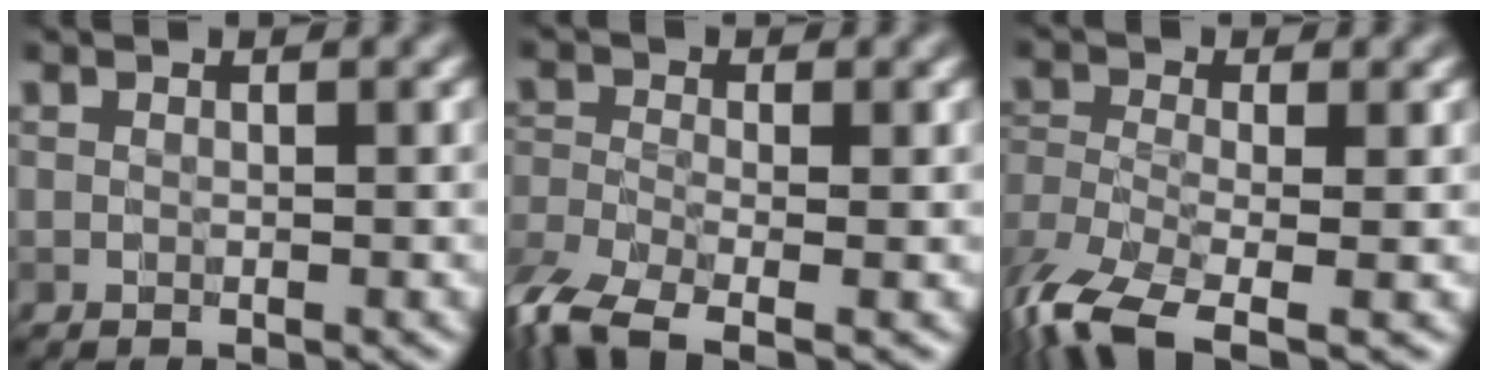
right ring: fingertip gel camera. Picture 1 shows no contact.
{"total": 6.1, "force": [-4.1, 2.2, 3.9], "torque": [-0.092, -0.019, -0.091]}
{"total": 8.0, "force": [-5.1, 2.7, 5.6], "torque": [-0.122, -0.020, -0.106]}